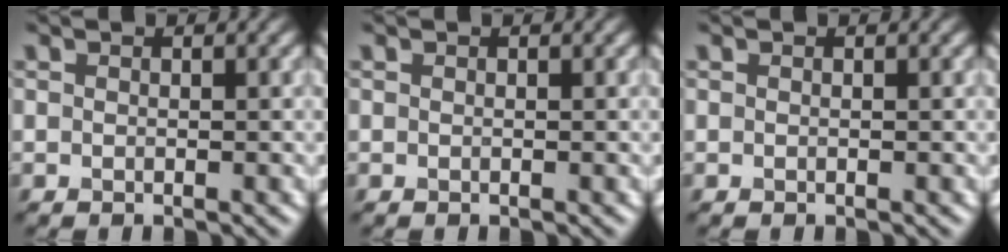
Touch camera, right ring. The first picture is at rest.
{"total": 0.0}
{"total": 0.0}